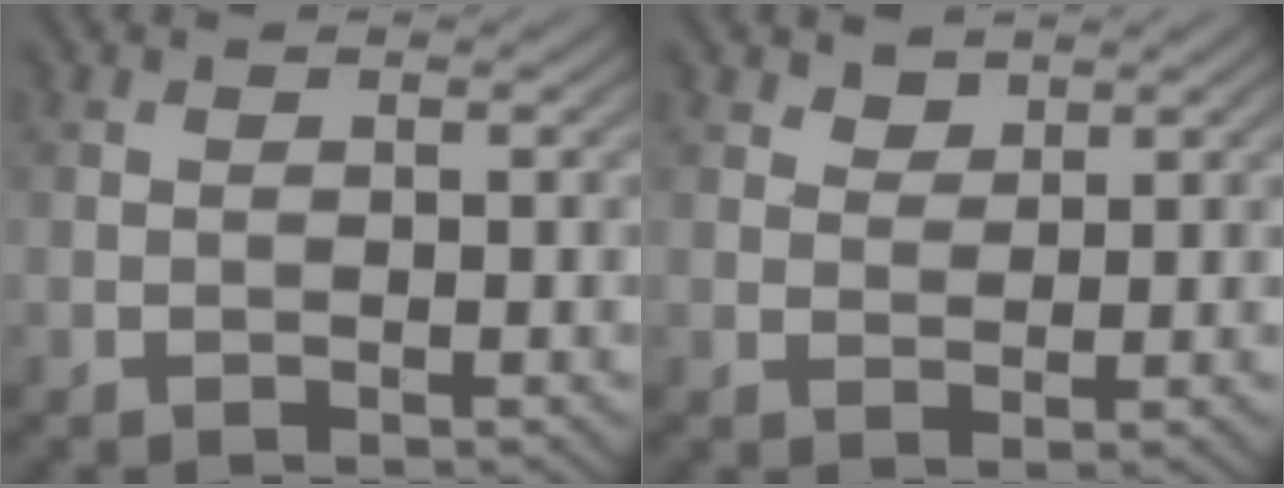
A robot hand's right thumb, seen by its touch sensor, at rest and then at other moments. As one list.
[{"total": 2.1, "force": [1.7, 1.1, 0.6], "torque": [-0.012, -0.003, 0.035]}]